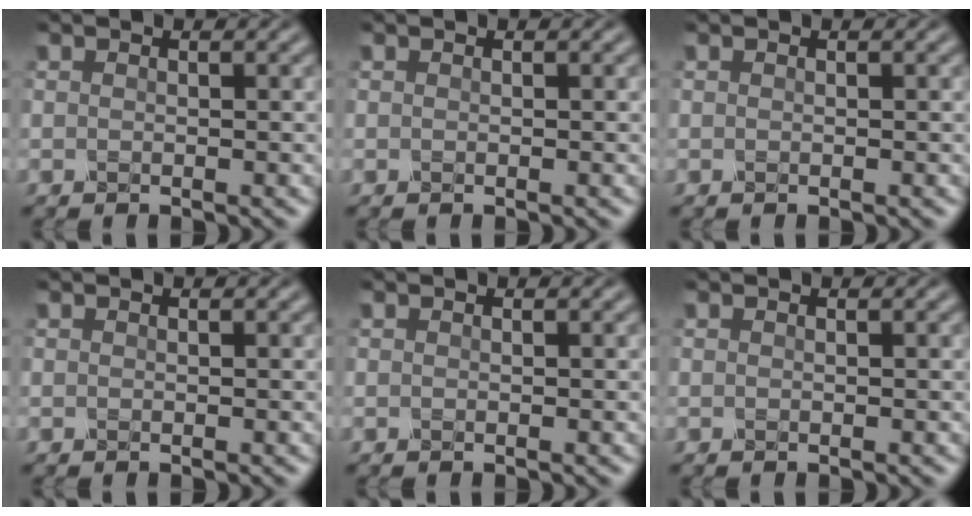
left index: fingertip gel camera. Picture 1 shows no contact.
{"total": 0.0}
{"total": 0.0}
{"total": 0.0}
{"total": 0.0}
{"total": 0.0}